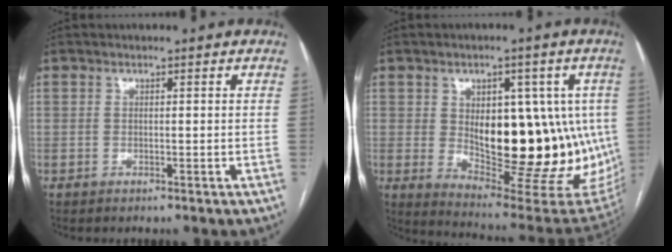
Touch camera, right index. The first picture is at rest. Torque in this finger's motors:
{"motor_torque": [1.53, 0.61, 0.59, 0.15]}